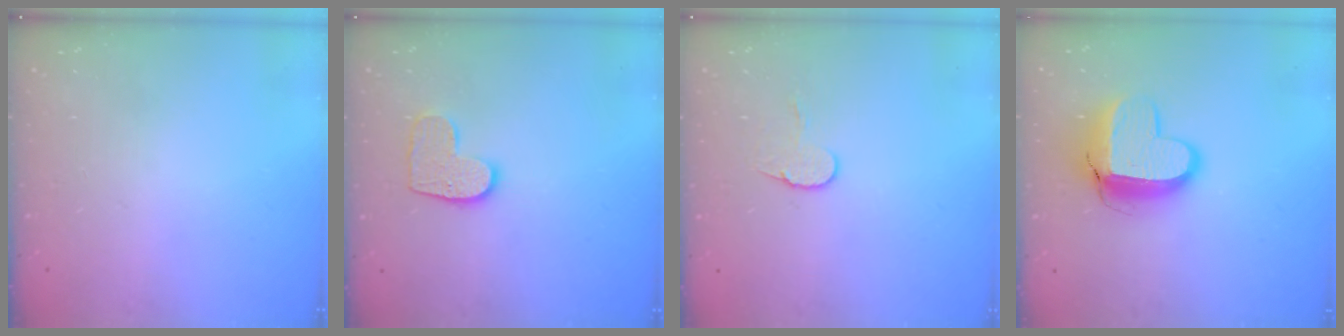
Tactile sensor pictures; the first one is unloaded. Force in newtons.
{"total": 9.2, "press": 9.2, "slide": 0.3}
{"total": 7.3, "press": 7.3, "slide": 0.4}
{"total": 11.8, "press": 11.8, "slide": 1.2}